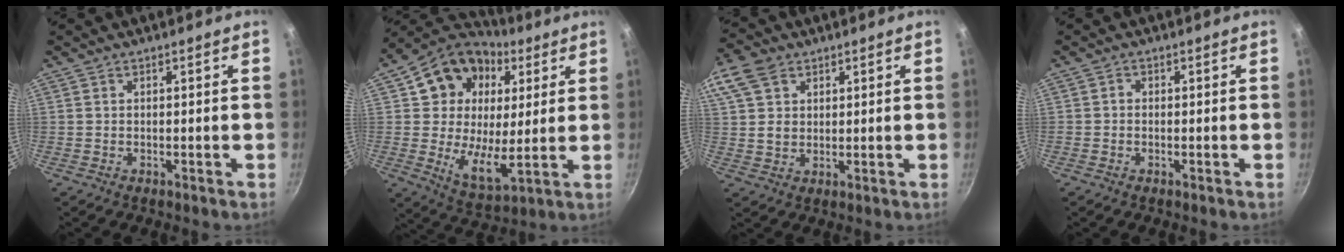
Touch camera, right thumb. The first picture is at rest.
{"total": 19.0, "force": [6.4, 13.8, 11.4], "torque": [-0.172, -0.015, 0.101]}
{"total": 10.3, "force": [4.9, 7.4, 5.3], "torque": [-0.097, -0.001, 0.089]}
{"total": 0.8, "force": [-0.3, 0.7, 0.3], "torque": [-0.004, 0.003, -0.006]}